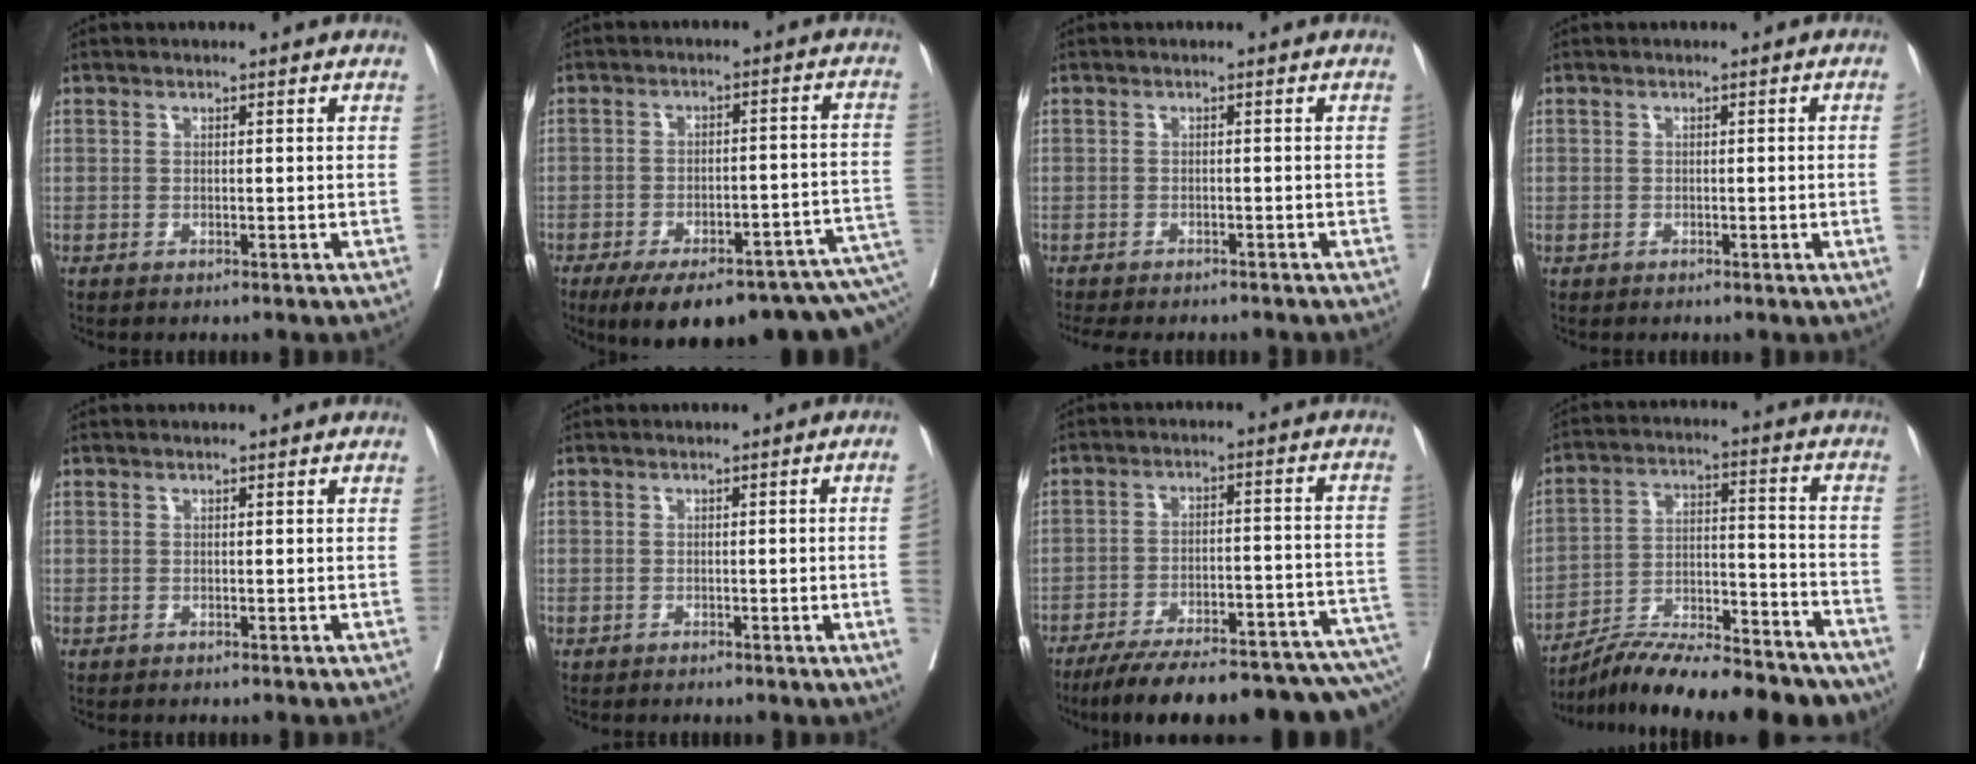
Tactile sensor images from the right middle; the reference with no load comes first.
{"total": 21.9, "force": [-15.0, 6.5, 14.6], "torque": [-0.146, 0.021, -0.190]}
{"total": 8.5, "force": [-7.5, 2.4, 3.1], "torque": [-0.044, -0.003, -0.098]}
{"total": 1.7, "force": [-0.2, -0.3, 1.6], "torque": [-0.025, 0.005, -0.001]}
{"total": 0.0}
{"total": 3.9, "force": [-0.6, -1.1, 3.7], "torque": [-0.045, 0.001, -0.005]}
{"total": 25.8, "force": [-21.5, 3.8, 13.8], "torque": [-0.140, 0.000, -0.290]}
{"total": 21.0, "force": [-18.1, 3.9, 9.9], "torque": [-0.135, 0.011, -0.285]}